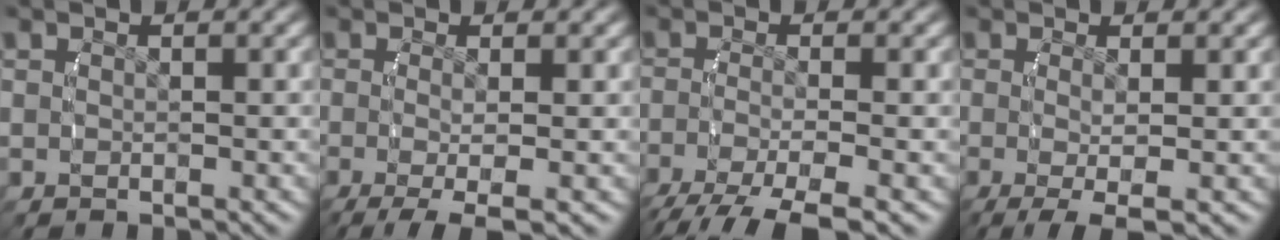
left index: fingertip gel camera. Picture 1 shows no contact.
{"total": 5.6, "force": [-3.4, 1.8, 4.1], "torque": [-0.076, -0.028, -0.034]}
{"total": 5.8, "force": [-3.7, 2.2, 4.0], "torque": [-0.080, -0.028, -0.038]}
{"total": 5.2, "force": [-2.8, 1.7, 4.0], "torque": [-0.077, -0.028, -0.025]}